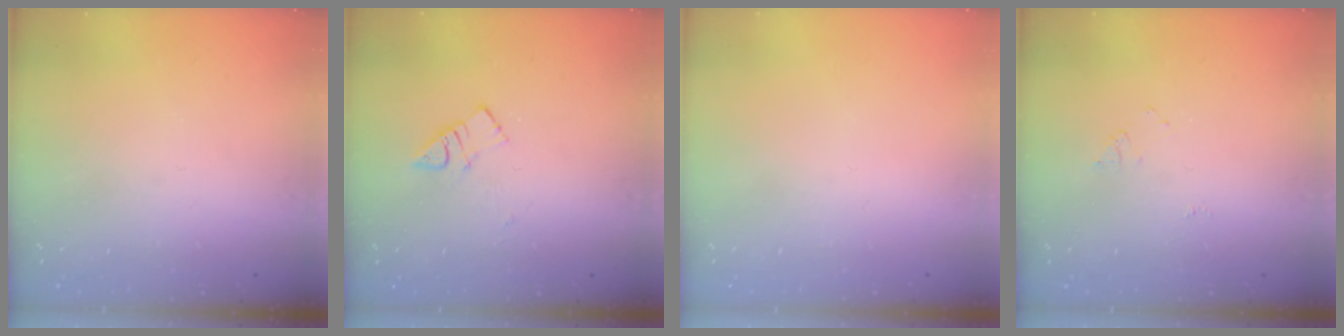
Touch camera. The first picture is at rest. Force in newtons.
{"total": 4.8, "press": 4.7, "slide": 0.8}
{"total": 1.8, "press": 1.8, "slide": 0.1}
{"total": 4.7, "press": 4.7, "slide": 0.6}